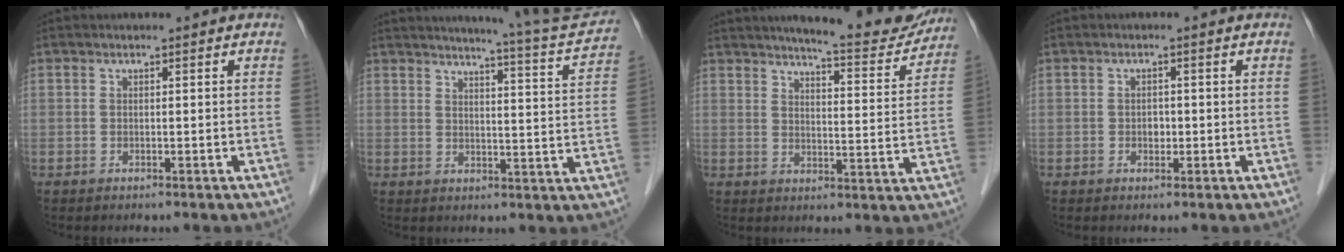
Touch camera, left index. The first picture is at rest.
{"total": 13.4, "force": [12.8, -1.3, 3.8], "torque": [-0.059, -0.054, 0.151]}
{"total": 13.9, "force": [12.9, 1.4, 5.0], "torque": [-0.065, -0.028, 0.156]}
{"total": 1.3, "force": [-0.3, 1.0, 0.8], "torque": [-0.013, 0.001, -0.004]}